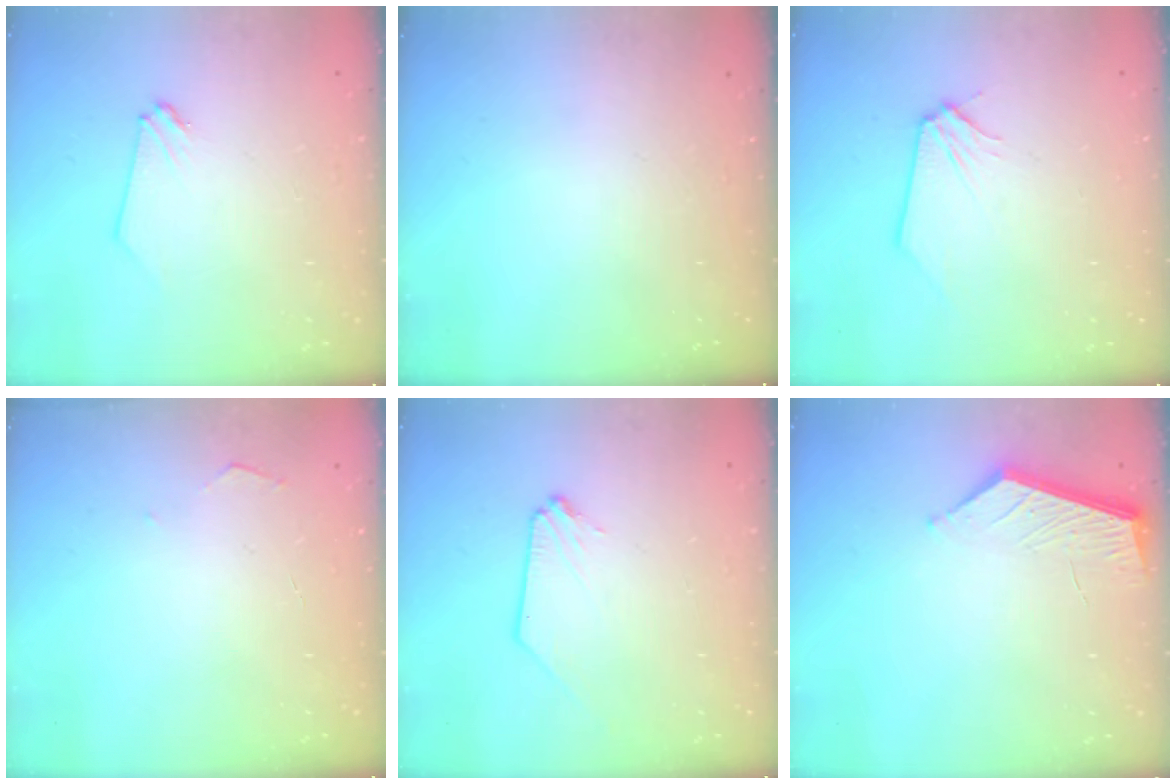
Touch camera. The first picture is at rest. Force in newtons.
{"total": 0.0}
{"total": 0.0}
{"total": 2.8, "press": 2.8, "slide": 0.4}
{"total": 0.0}
{"total": 5.4, "press": 5.4, "slide": 0.6}